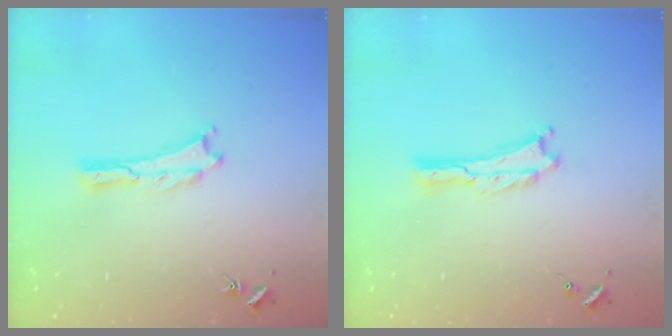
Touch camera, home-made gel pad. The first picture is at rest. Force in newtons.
{"total": 0.0}